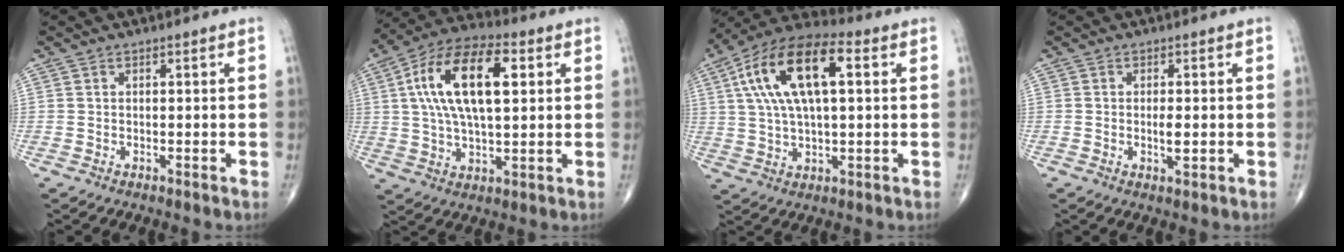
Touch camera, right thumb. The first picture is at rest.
{"total": 17.7, "force": [4.2, 8.0, 15.2], "torque": [-0.275, 0.018, 0.068]}
{"total": 17.9, "force": [4.6, 7.7, 15.5], "torque": [-0.286, 0.025, 0.074]}
{"total": 2.6, "force": [-0.2, 0.7, 2.4], "torque": [-0.046, -0.005, -0.004]}